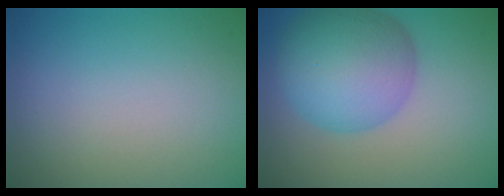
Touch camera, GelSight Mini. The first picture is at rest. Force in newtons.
{"total": 9.1, "press": 9.1, "slide": 0.1}